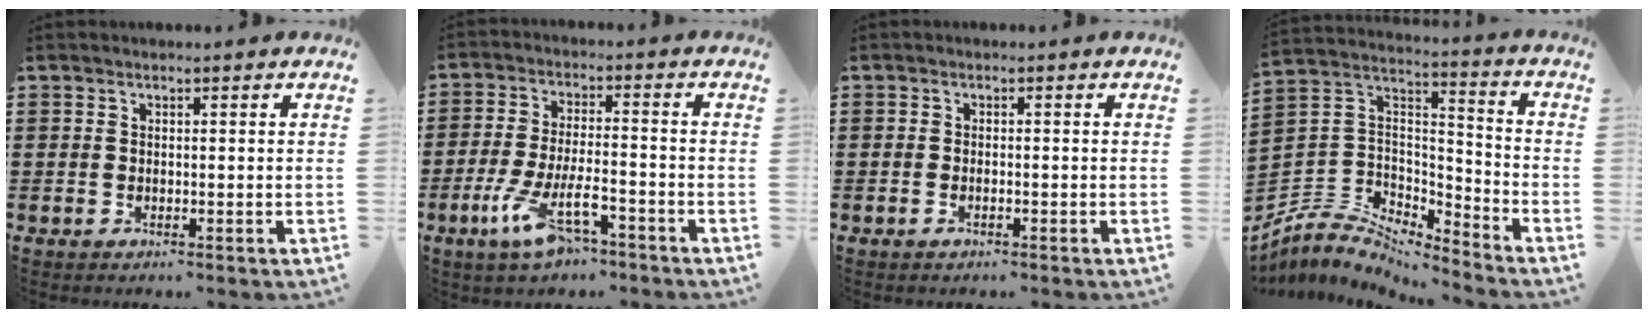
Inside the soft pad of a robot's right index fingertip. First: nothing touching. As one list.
[{"total": 9.4, "force": [-4.9, 3.0, 7.4], "torque": [-0.156, -0.003, -0.089]}, {"total": 0.7, "force": [-0.4, 0.2, 0.5], "torque": [-0.011, -0.004, -0.007]}, {"total": 5.8, "force": [-5.0, 2.6, 1.1], "torque": [-0.050, -0.004, -0.107]}]